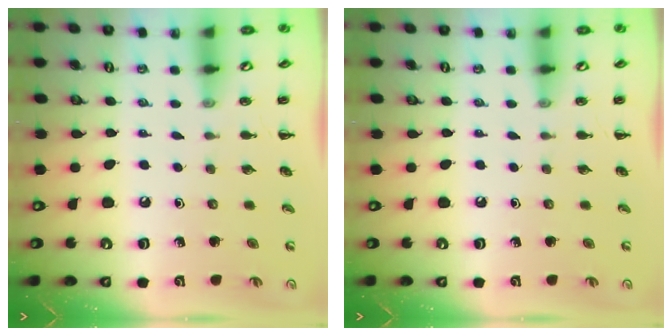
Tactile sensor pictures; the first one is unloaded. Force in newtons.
{"total": 0.0}